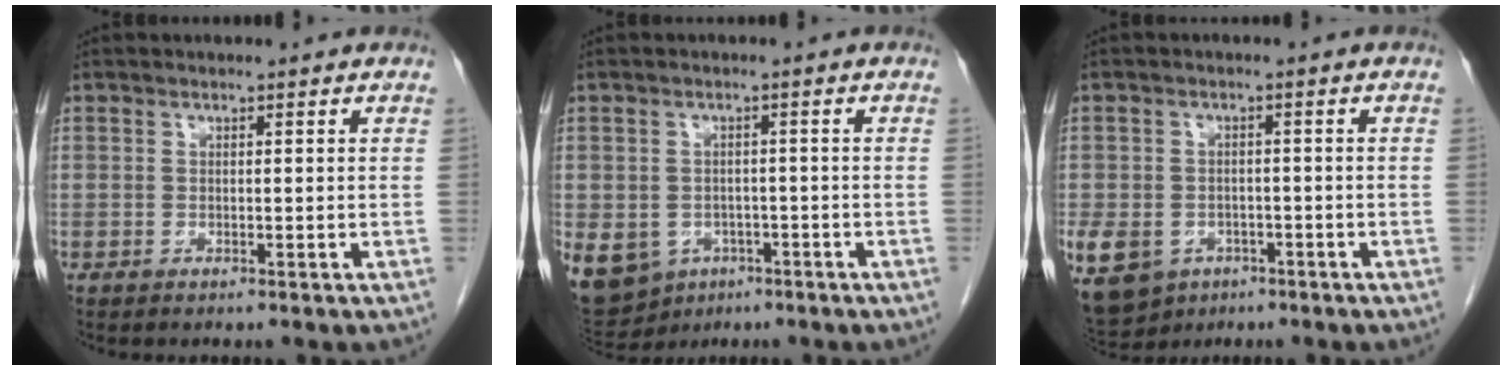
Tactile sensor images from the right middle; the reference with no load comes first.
{"total": 18.9, "force": [-8.5, 15.1, 7.5], "torque": [-0.250, -0.005, -0.111]}
{"total": 18.8, "force": [-8.8, 14.7, 7.8], "torque": [-0.266, -0.014, -0.125]}